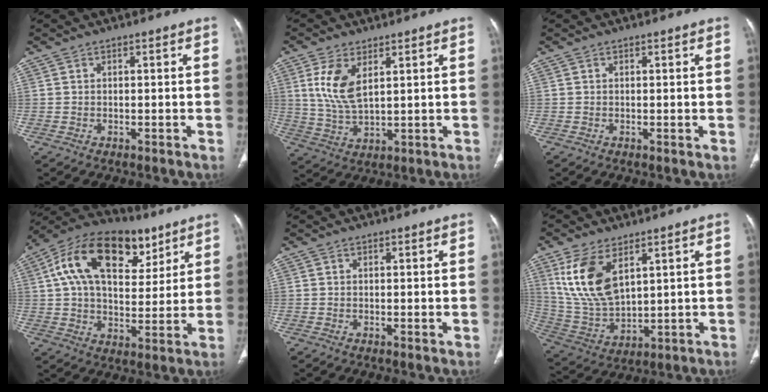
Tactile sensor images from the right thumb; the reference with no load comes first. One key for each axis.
{"total": 8.4, "fx": 3.2, "fy": 3.9, "fz": 6.6, "tx": -0.135, "ty": -0.011, "tz": 0.074}
{"total": 0.0}
{"total": 22.1, "fx": 9.4, "fy": 13.1, "fz": 15.1, "tx": -0.231, "ty": 0.007, "tz": 0.151}
{"total": 0.5, "fx": 0.2, "fy": 0.1, "fz": 0.5, "tx": -0.013, "ty": -0.004, "tz": 0.001}
{"total": 13.4, "fx": 6.0, "fy": 6.8, "fz": 9.8, "tx": -0.192, "ty": -0.023, "tz": 0.138}